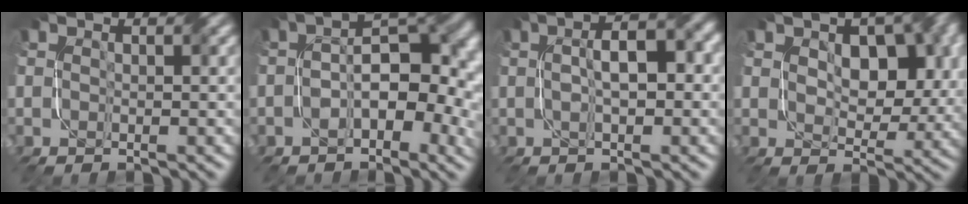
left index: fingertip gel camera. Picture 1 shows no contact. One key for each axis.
{"total": 7.6, "fx": -1.2, "fy": 3.7, "fz": 6.6, "tx": -0.090, "ty": 0.012, "tz": -0.025}
{"total": 4.5, "fx": 0.2, "fy": 1.4, "fz": 4.3, "tx": -0.072, "ty": 0.009, "tz": 0.003}
{"total": 6.2, "fx": 1.4, "fy": 4.0, "fz": 4.6, "tx": -0.077, "ty": -0.014, "tz": 0.030}